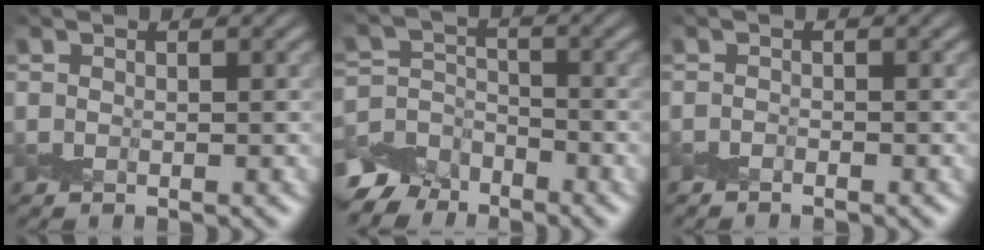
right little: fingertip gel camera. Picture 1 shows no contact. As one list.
[{"total": 5.4, "force": [-4.4, 2.9, 0.9], "torque": [-0.005, -0.006, -0.083]}, {"total": 0.7, "force": [-0.7, -0.2, -0.1], "torque": [0.003, 0.002, -0.016]}]